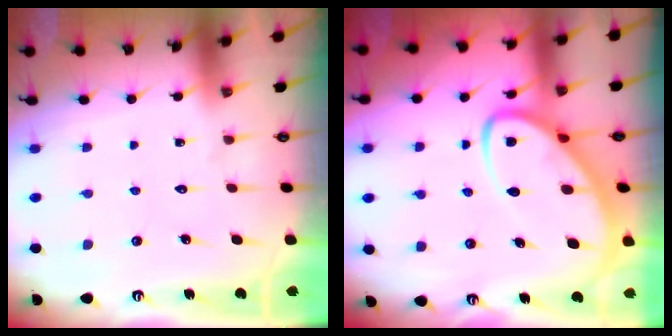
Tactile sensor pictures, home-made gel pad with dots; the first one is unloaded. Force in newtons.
{"total": 8.7, "press": 8.7, "slide": 0.9}